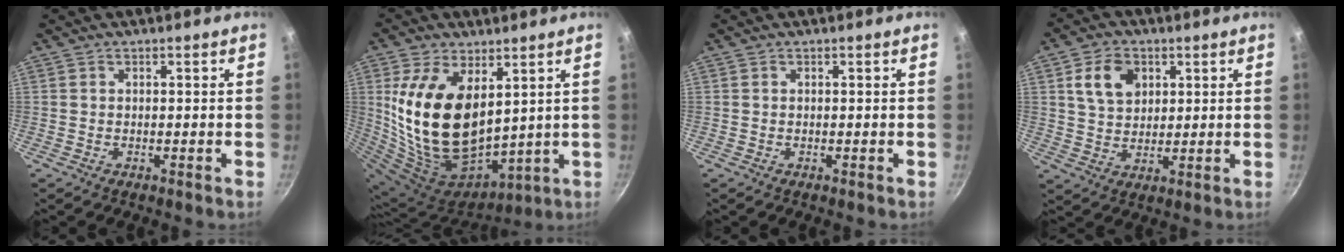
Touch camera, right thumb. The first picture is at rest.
{"total": 22.5, "force": [5.2, 13.3, 17.4], "torque": [-0.323, -0.040, 0.116]}
{"total": 0.0}
{"total": 8.4, "force": [3.0, 6.2, 4.8], "torque": [-0.065, -0.004, 0.054]}